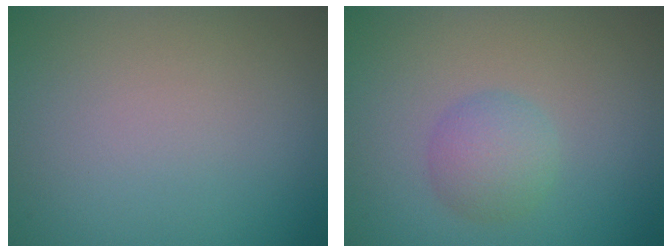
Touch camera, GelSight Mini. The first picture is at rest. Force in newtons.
{"total": 2.6, "press": 2.6, "slide": 0.1}